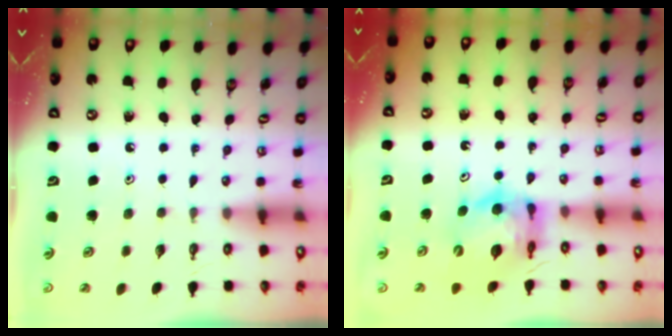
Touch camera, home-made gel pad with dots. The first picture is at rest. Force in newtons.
{"total": 11.1, "press": 11.0, "slide": 1.4}